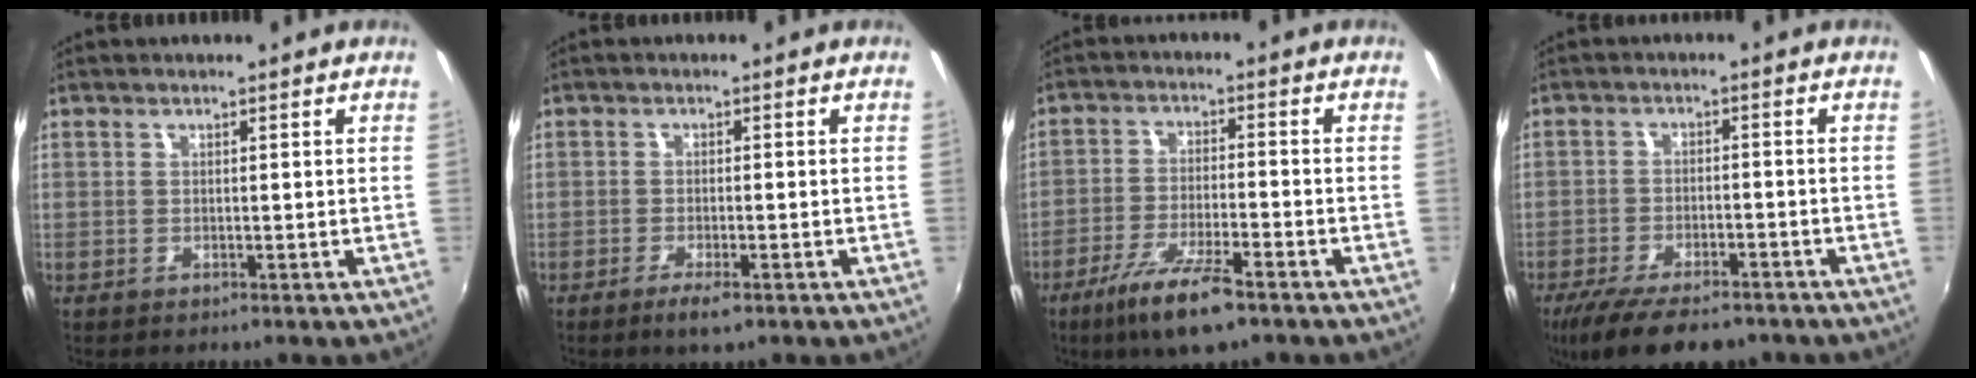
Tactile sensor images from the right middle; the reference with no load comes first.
{"total": 3.3, "force": [-2.1, 0.7, 2.4], "torque": [-0.057, -0.009, -0.040]}
{"total": 10.4, "force": [-6.9, 2.2, 7.5], "torque": [-0.165, -0.021, -0.125]}
{"total": 13.3, "force": [-10.0, 4.7, 7.4], "torque": [-0.162, -0.032, -0.161]}